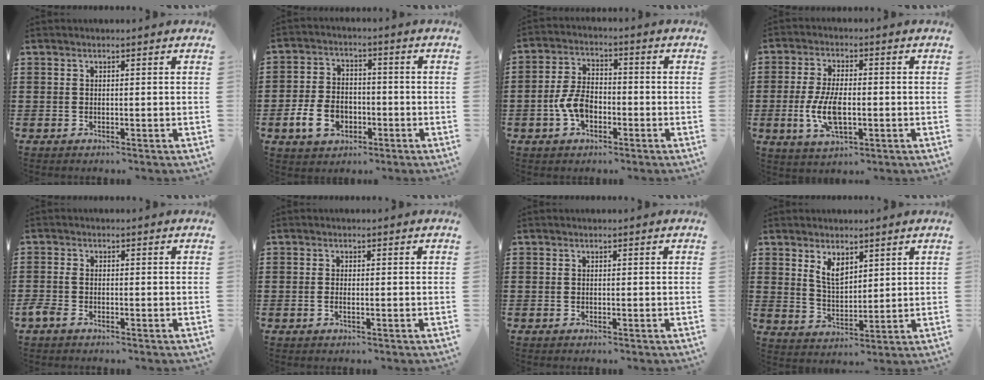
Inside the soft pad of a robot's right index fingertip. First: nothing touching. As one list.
[{"total": 6.7, "force": [-2.7, 4.6, 4.0], "torque": [-0.099, 0.004, -0.055]}, {"total": 6.1, "force": [-2.2, 3.5, 4.6], "torque": [-0.115, -0.002, -0.046]}, {"total": 7.4, "force": [-1.5, 3.4, 6.4], "torque": [-0.144, -0.003, -0.032]}, {"total": 1.4, "force": [-1.0, 0.5, 0.8], "torque": [-0.032, -0.006, -0.024]}, {"total": 0.9, "force": [-0.4, 0.1, 0.8], "torque": [-0.015, -0.004, -0.006]}, {"total": 0.0}, {"total": 4.6, "force": [2.8, 2.3, 2.8], "torque": [-0.064, 0.003, 0.052]}]